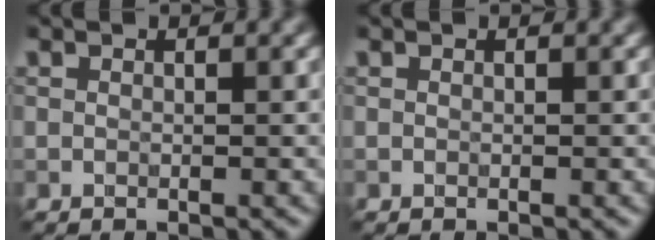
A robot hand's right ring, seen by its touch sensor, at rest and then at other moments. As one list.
[{"total": 0.0}]